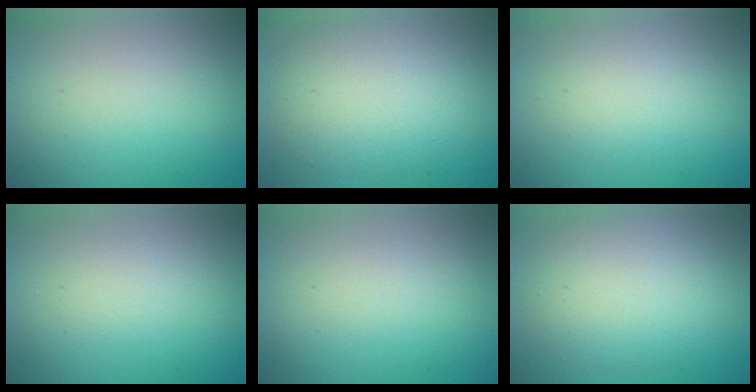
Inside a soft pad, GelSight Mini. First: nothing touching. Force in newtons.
{"total": 5.5, "press": 5.5, "slide": 0.4}
{"total": 2.7, "press": 2.7, "slide": 0.1}
{"total": 1.2, "press": 1.2, "slide": 0.0}
{"total": 0.8, "press": 0.7, "slide": 0.1}
{"total": 5.1, "press": 5.1, "slide": 0.3}